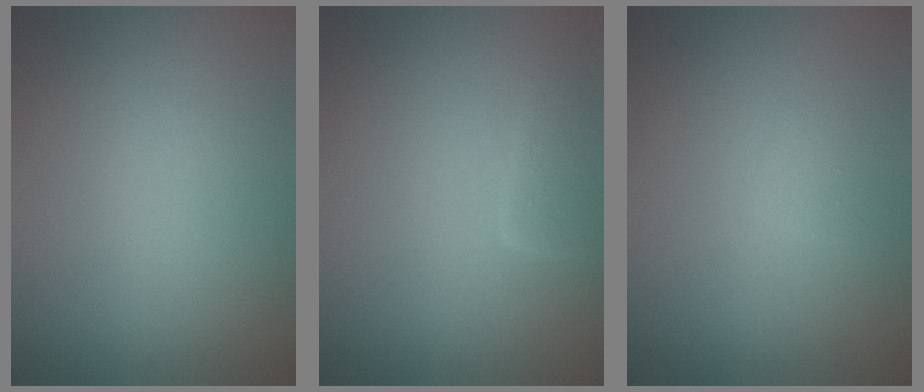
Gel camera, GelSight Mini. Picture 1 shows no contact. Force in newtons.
{"total": 2.0, "press": 2.0, "slide": 0.2}
{"total": 0.7, "press": 0.7, "slide": 0.0}